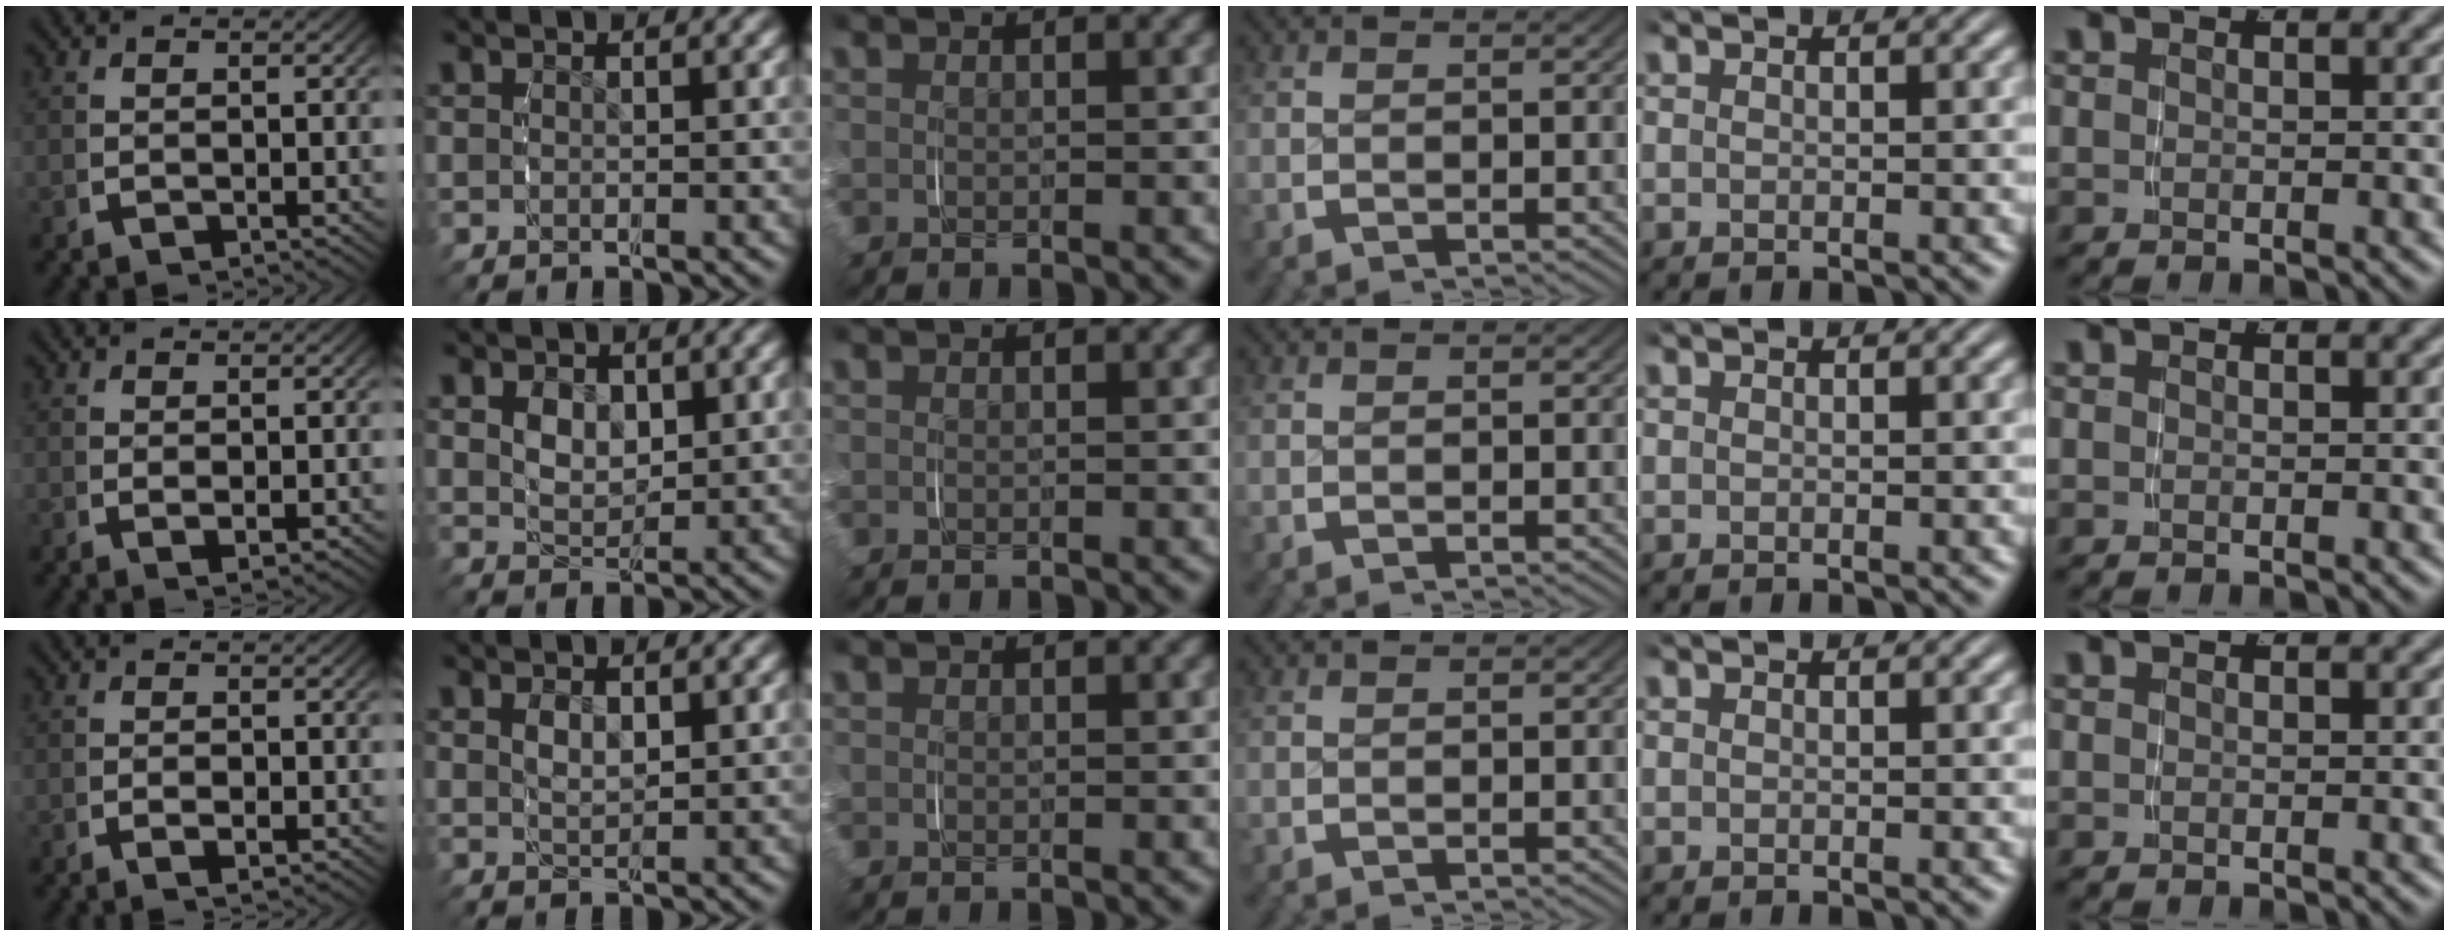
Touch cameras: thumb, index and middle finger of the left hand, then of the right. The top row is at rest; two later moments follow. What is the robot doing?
{"motion": "grasp_and_lifting", "object": "pen bag"}